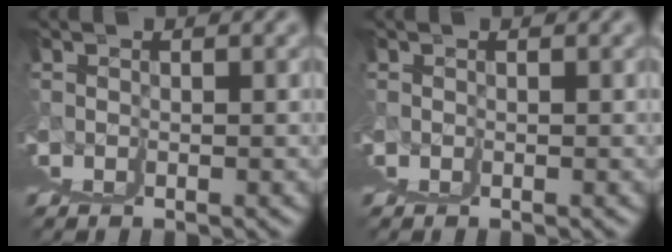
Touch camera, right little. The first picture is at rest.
{"total": 0.0}